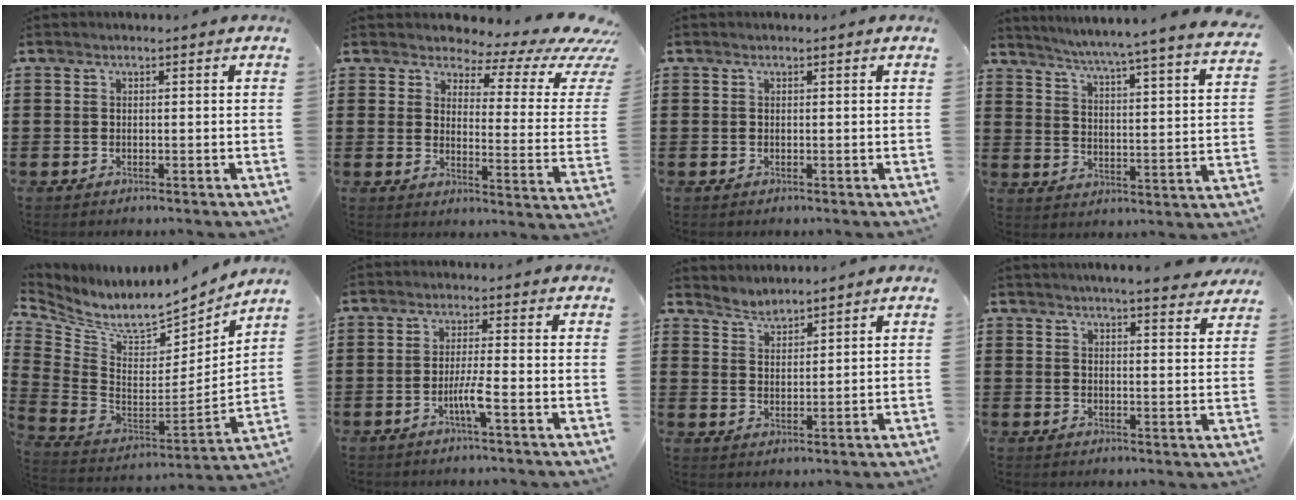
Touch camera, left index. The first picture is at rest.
{"total": 4.4, "force": [3.0, 1.9, 2.6], "torque": [-0.052, -0.027, 0.044]}
{"total": 0.0}
{"total": 4.5, "force": [3.9, -1.5, 1.7], "torque": [-0.052, -0.047, 0.056]}
{"total": 7.7, "force": [6.7, 1.9, 3.4], "torque": [-0.093, -0.062, 0.110]}
{"total": 3.8, "force": [-1.7, -0.1, 3.4], "torque": [-0.066, -0.007, -0.035]}
{"total": 2.9, "force": [2.8, 0.1, -0.3], "torque": [-0.004, -0.011, 0.053]}
{"total": 4.1, "force": [3.9, -0.5, 1.0], "torque": [-0.033, -0.017, 0.069]}